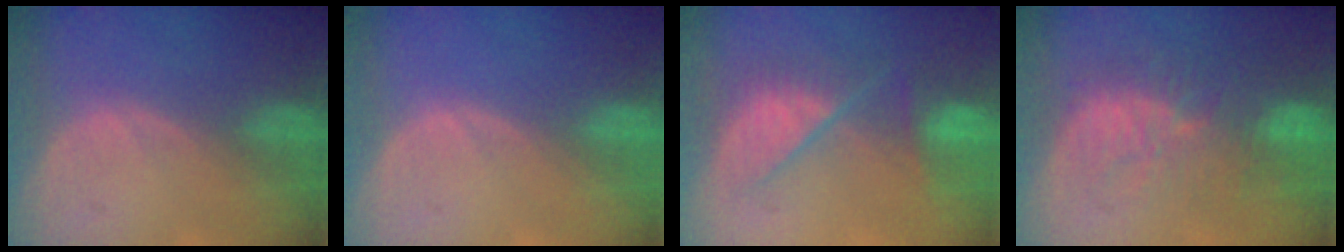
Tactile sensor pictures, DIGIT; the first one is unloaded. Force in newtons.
{"total": 0.0}
{"total": 7.3, "press": 7.2, "slide": 0.7}
{"total": 11.3, "press": 9.9, "slide": 5.3}